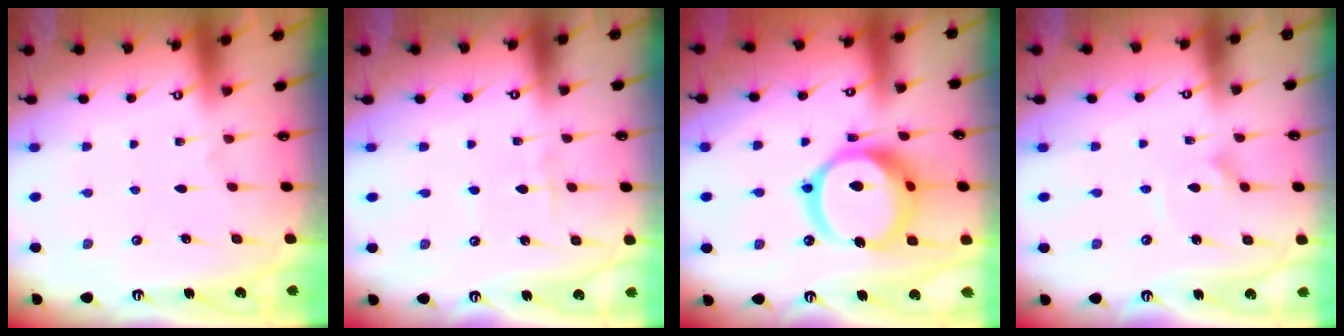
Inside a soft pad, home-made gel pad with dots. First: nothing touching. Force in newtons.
{"total": 1.8, "press": 1.7, "slide": 0.2}
{"total": 19.1, "press": 19.0, "slide": 2.1}
{"total": 2.9, "press": 2.9, "slide": 0.3}